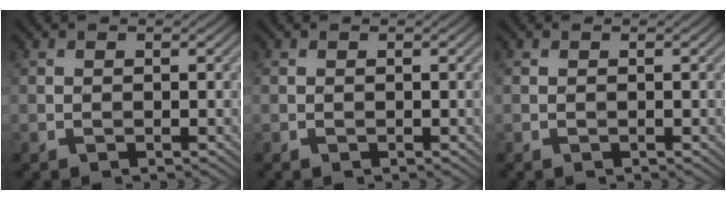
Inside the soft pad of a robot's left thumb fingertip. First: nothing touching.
{"total": 0.0}
{"total": 0.0}